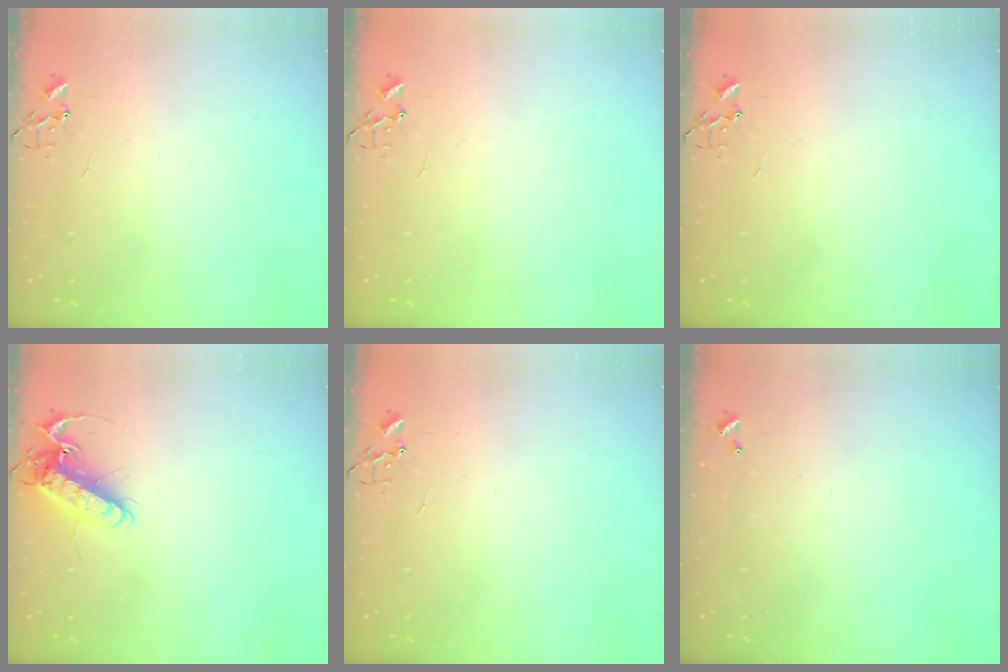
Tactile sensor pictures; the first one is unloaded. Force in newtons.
{"total": 0.0}
{"total": 0.0}
{"total": 13.7, "press": 13.5, "slide": 2.3}
{"total": 0.0}
{"total": 0.0}